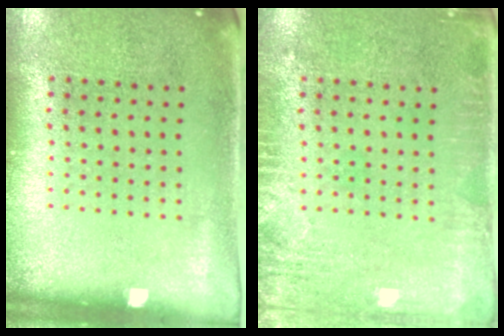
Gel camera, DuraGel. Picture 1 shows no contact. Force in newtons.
{"total": 2.7, "press": 2.7, "slide": 0.4}